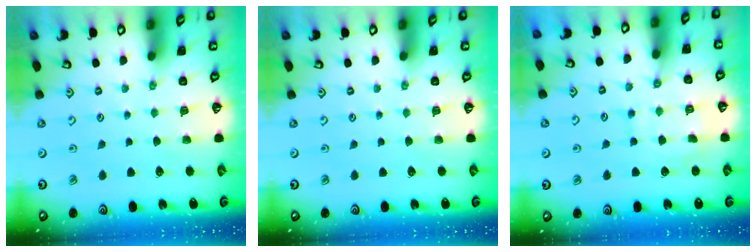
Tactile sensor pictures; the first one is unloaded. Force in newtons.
{"total": 0.0}
{"total": 9.2, "press": 9.2, "slide": 0.8}